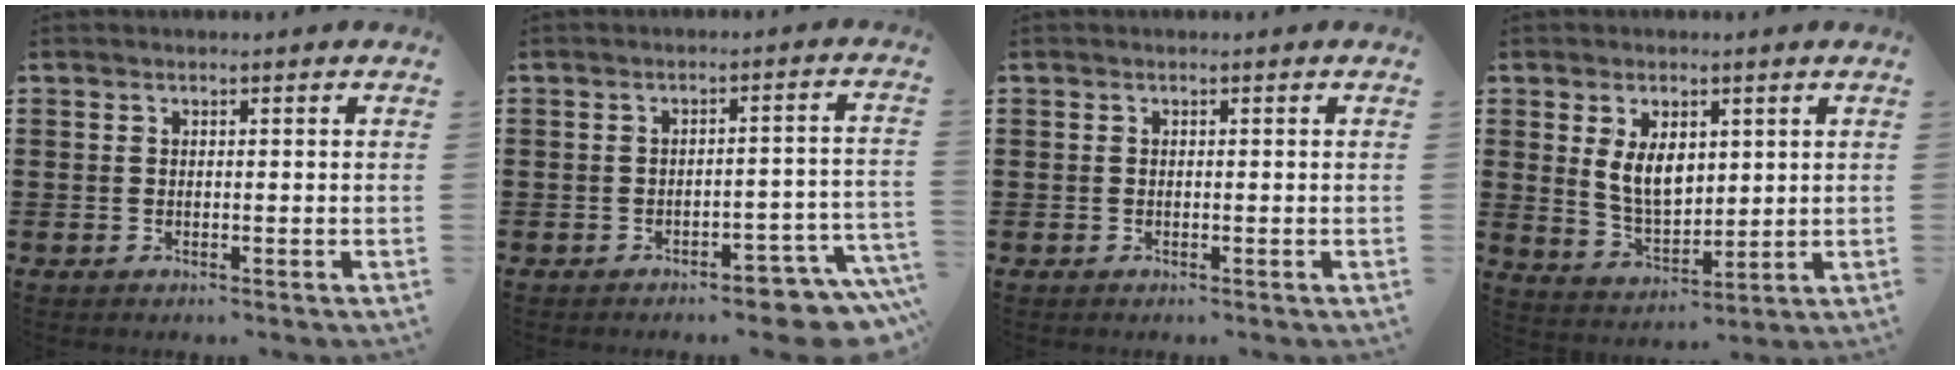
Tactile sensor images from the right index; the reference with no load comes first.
{"total": 4.9, "force": [-4.3, 0.7, 2.3], "torque": [-0.037, -0.004, -0.080]}
{"total": 0.0}
{"total": 6.5, "force": [1.9, 3.8, 4.9], "torque": [-0.098, 0.007, 0.033]}